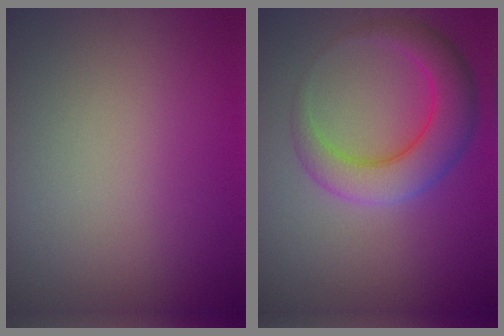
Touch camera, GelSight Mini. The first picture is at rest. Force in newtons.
{"total": 5.8, "press": 5.8, "slide": 0.1}